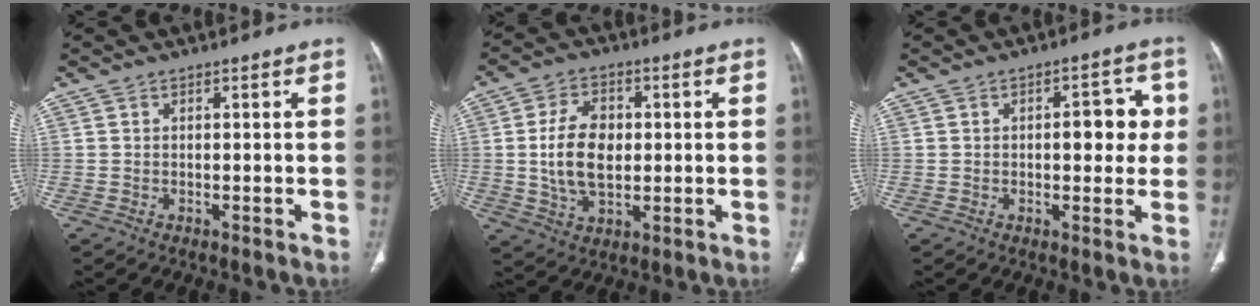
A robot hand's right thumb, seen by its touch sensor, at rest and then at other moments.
{"total": 10.9, "force": [0.4, 7.0, 8.3], "torque": [-0.141, 0.002, 0.010]}
{"total": 7.6, "force": [0.8, 4.0, 6.4], "torque": [-0.048, 0.012, 0.008]}